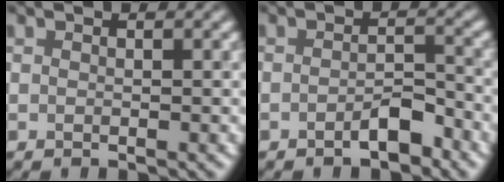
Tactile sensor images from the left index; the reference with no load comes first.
{"total": 2.4, "force": [-2.2, 0.4, 0.9], "torque": [-0.017, 0.005, -0.027]}